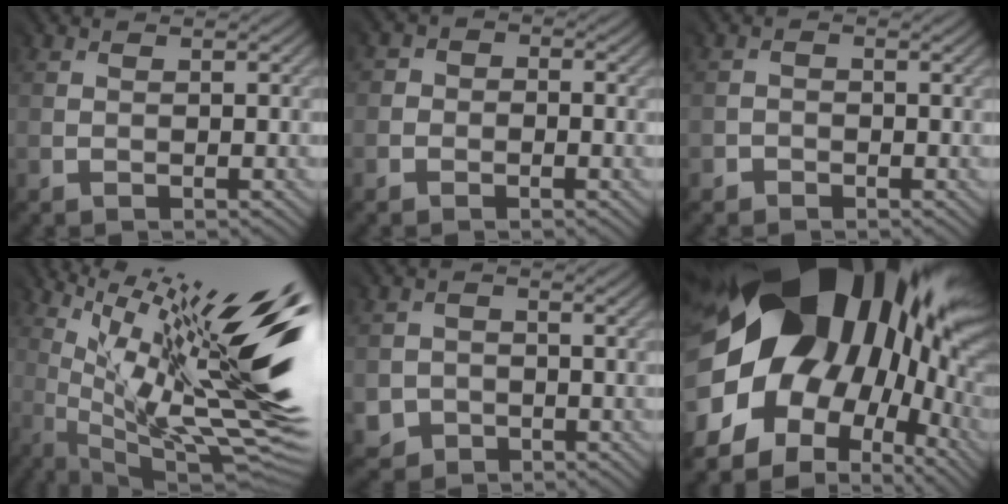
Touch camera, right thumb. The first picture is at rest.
{"total": 1.6, "force": [-1.1, 1.2, -0.1], "torque": [0.006, -0.001, -0.030]}
{"total": 1.2, "force": [-0.9, 0.4, -0.6], "torque": [0.012, 0.001, -0.022]}
{"total": 21.2, "force": [4.4, 5.5, 20.0], "torque": [-0.308, 0.008, 0.071]}
{"total": 2.4, "force": [-0.9, 2.2, 0.1], "torque": [-0.009, -0.007, -0.021]}
{"total": 22.1, "force": [1.6, 15.5, 15.6], "torque": [-0.300, -0.046, 0.060]}